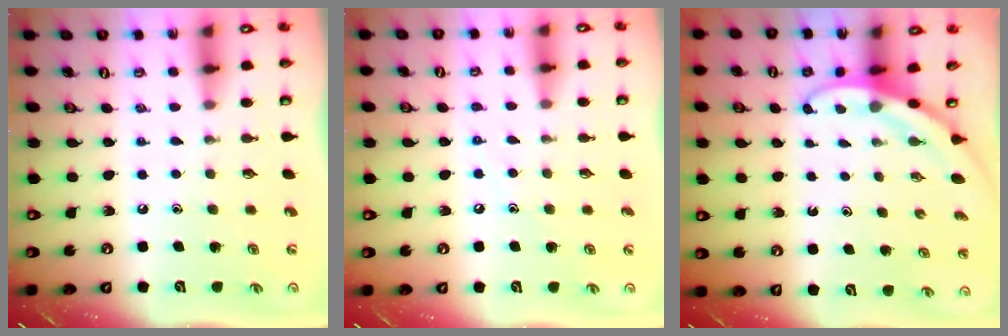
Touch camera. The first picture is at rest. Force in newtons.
{"total": 5.3, "press": 5.3, "slide": 0.7}
{"total": 3.0, "press": 3.0, "slide": 0.1}